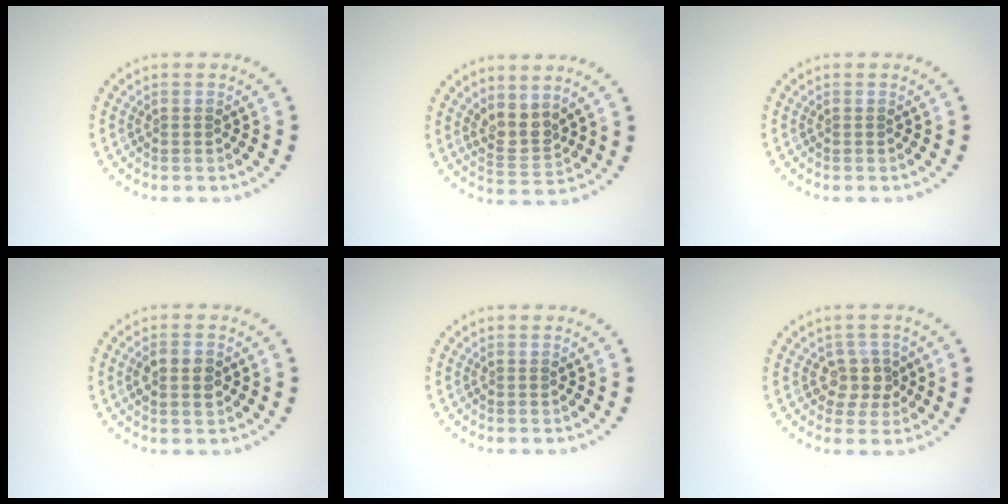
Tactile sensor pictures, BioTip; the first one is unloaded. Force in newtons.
{"total": 2.5, "press": 2.0, "slide": 1.5}
{"total": 0.0}
{"total": 2.3, "press": 2.3, "slide": 0.3}
{"total": 0.0}
{"total": 2.5, "press": 2.1, "slide": 1.4}